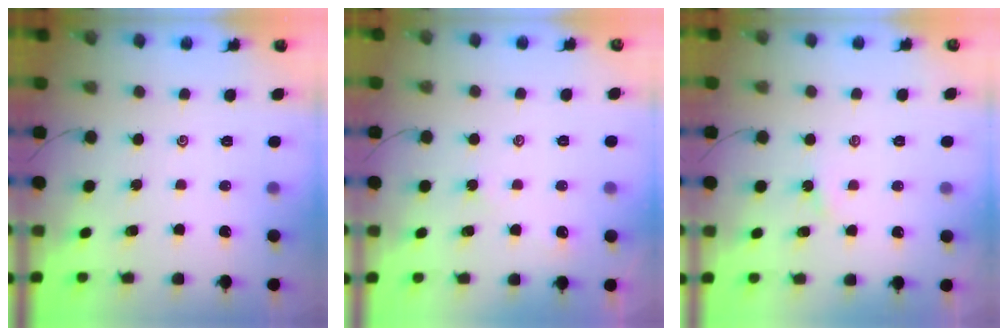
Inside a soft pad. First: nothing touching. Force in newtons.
{"total": 3.0, "press": 2.9, "slide": 0.4}
{"total": 1.4, "press": 1.4, "slide": 0.2}